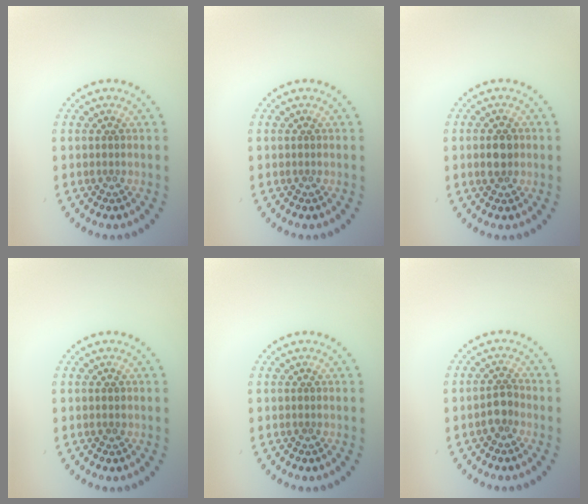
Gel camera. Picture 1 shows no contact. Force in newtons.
{"total": 0.0}
{"total": 2.4, "press": 2.4, "slide": 0.0}
{"total": 0.7, "press": 0.7, "slide": 0.1}
{"total": 0.0}
{"total": 1.8, "press": 1.5, "slide": 0.9}